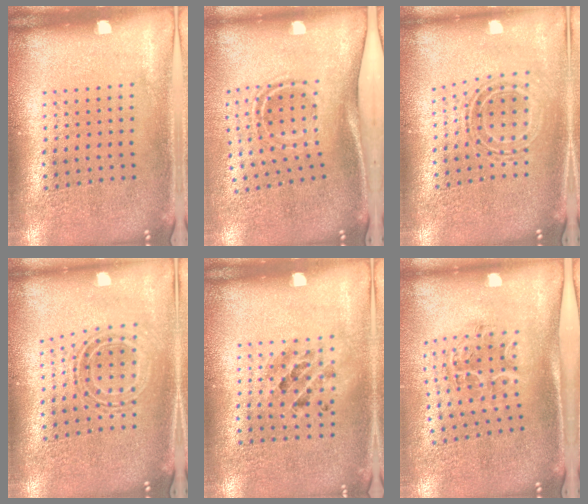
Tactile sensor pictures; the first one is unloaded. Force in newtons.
{"total": 1.8, "press": 1.1, "slide": 1.5}
{"total": 0.6, "press": 0.5, "slide": 0.3}
{"total": 0.6, "press": 0.5, "slide": 0.3}
{"total": 0.9, "press": 0.9, "slide": 0.2}
{"total": 1.1, "press": 1.1, "slide": 0.2}